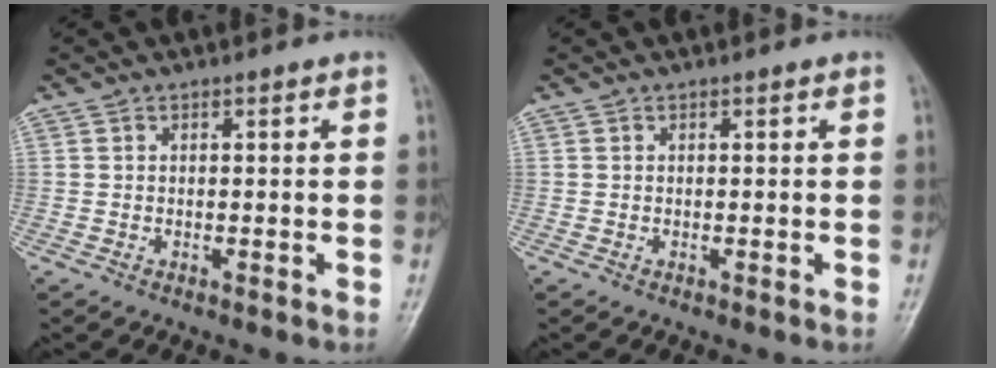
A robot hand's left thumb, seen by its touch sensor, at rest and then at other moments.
{"total": 0.0}